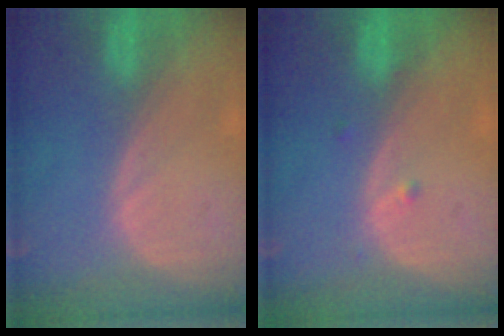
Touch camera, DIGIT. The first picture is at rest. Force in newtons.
{"total": 1.0, "press": 0.8, "slide": 0.6}